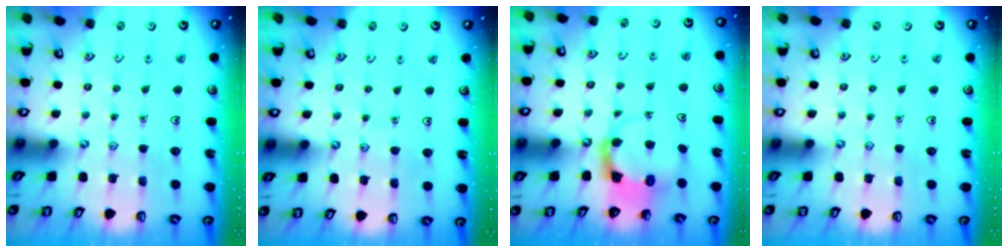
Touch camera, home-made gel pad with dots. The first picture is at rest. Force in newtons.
{"total": 3.4, "press": 3.4, "slide": 0.3}
{"total": 3.9, "press": 3.9, "slide": 0.3}
{"total": 0.0}